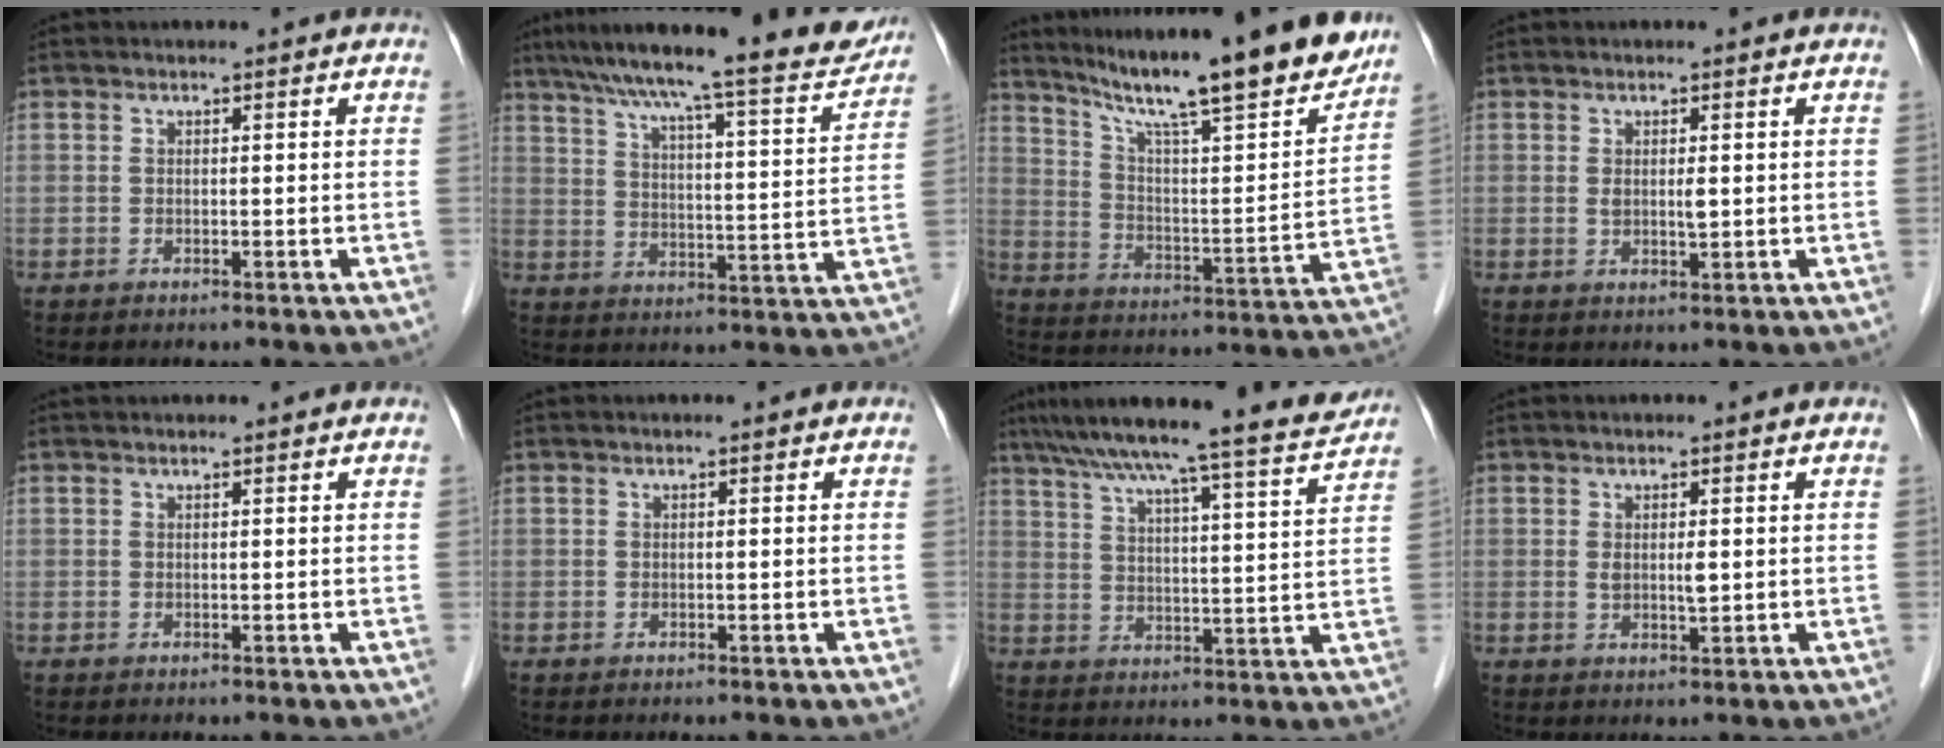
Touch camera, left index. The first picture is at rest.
{"total": 20.9, "force": [18.2, 1.6, 10.1], "torque": [-0.158, -0.014, 0.247]}
{"total": 21.0, "force": [18.0, 0.9, 10.6], "torque": [-0.172, -0.030, 0.270]}
{"total": 1.9, "force": [0.2, 0.5, 1.8], "torque": [-0.034, -0.003, 0.005]}
{"total": 1.4, "force": [1.3, 0.1, 0.3], "torque": [-0.008, 0.021, 0.021]}
{"total": 0.0}
{"total": 18.1, "force": [16.2, -0.7, 8.1], "torque": [-0.130, -0.016, 0.221]}
{"total": 2.2, "force": [0.3, 0.6, 2.1], "torque": [-0.038, -0.004, 0.006]}